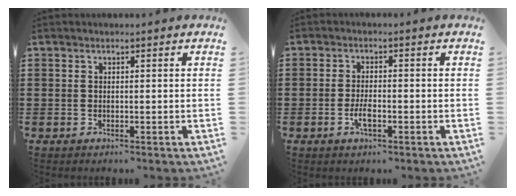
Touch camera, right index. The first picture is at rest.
{"total": 3.2, "force": [-1.2, 1.0, 2.8], "torque": [-0.056, -0.001, -0.024]}